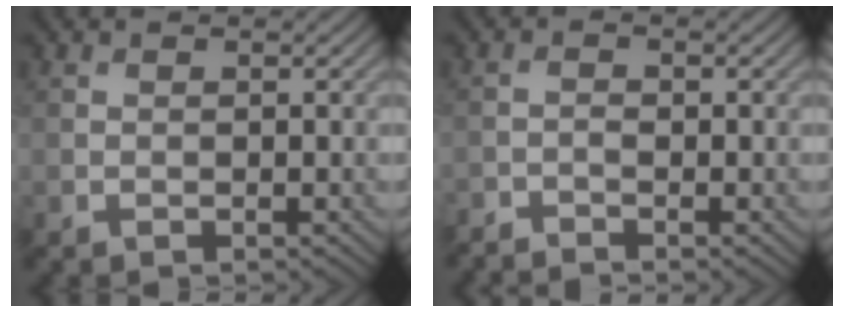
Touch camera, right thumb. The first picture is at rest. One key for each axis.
{"total": 1.8, "fx": -1.8, "fy": 0.2, "fz": 0.5, "tx": -0.010, "ty": -0.003, "tz": -0.040}